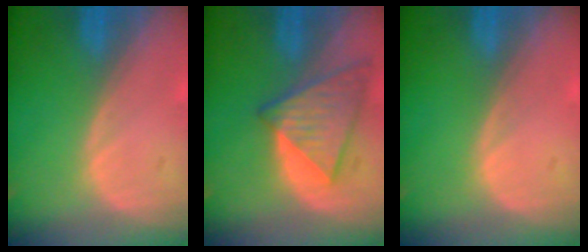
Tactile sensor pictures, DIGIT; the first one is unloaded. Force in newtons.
{"total": 7.6, "press": 7.3, "slide": 2.2}
{"total": 0.0}